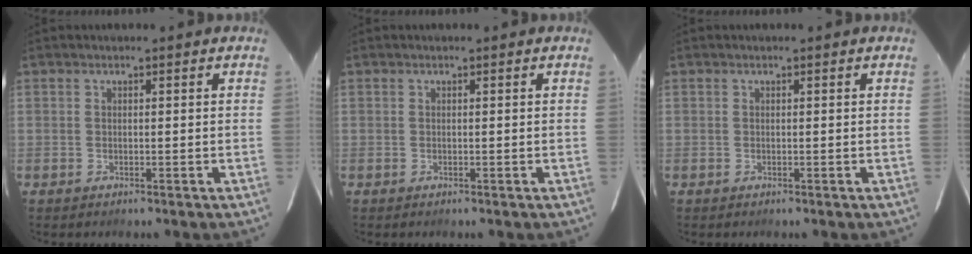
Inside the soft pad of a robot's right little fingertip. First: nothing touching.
{"total": 0.0}
{"total": 0.0}